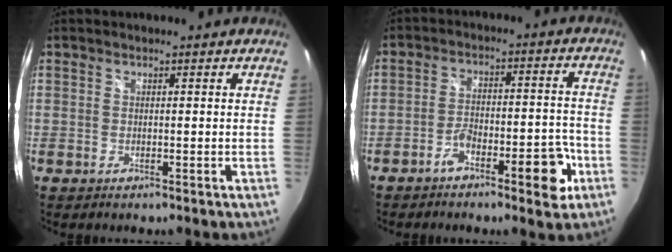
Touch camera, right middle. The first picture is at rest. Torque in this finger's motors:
{"motor_torque": [1.86, -0.28, 0.23, 0.08]}